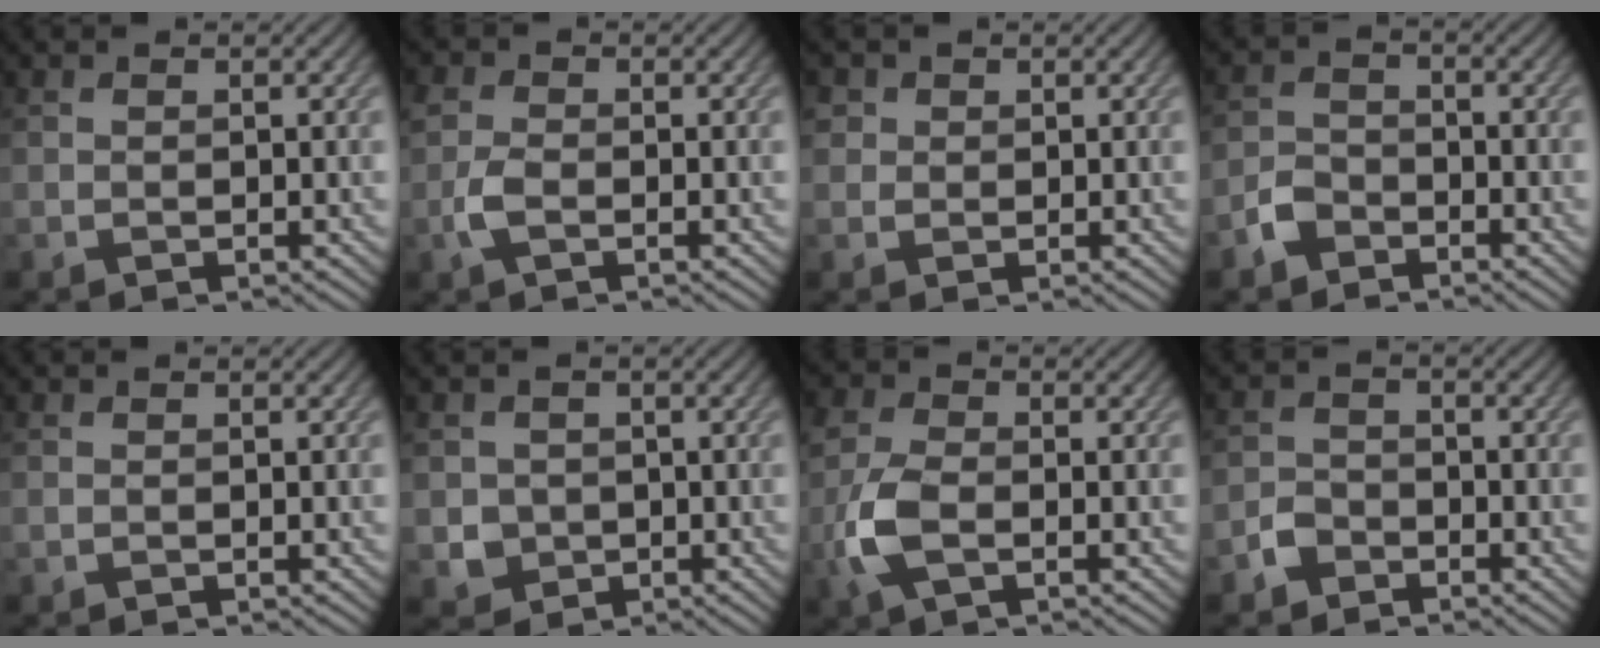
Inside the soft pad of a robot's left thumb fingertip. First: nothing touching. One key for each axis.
{"total": 2.7, "fx": -0.9, "fy": 1.6, "fz": 2.0, "tx": -0.052, "ty": 0.004, "tz": -0.028}
{"total": 2.1, "fx": 0.9, "fy": 1.8, "fz": 0.4, "tx": -0.012, "ty": 0.005, "tz": 0.008}
{"total": 3.3, "fx": -2.3, "fy": 2.1, "fz": 1.2, "tx": -0.027, "ty": 0.005, "tz": -0.060}
{"total": 0.0}
{"total": 2.8, "fx": -0.3, "fy": 2.7, "fz": 0.8, "tx": -0.018, "ty": -0.005, "tz": -0.009}
{"total": 5.6, "fx": -1.5, "fy": 3.1, "fz": 4.4, "tx": -0.116, "ty": 0.002, "tz": -0.040}
{"total": 2.6, "fx": -1.8, "fy": 1.7, "fz": 0.8, "tx": -0.015, "ty": 0.006, "tz": -0.047}